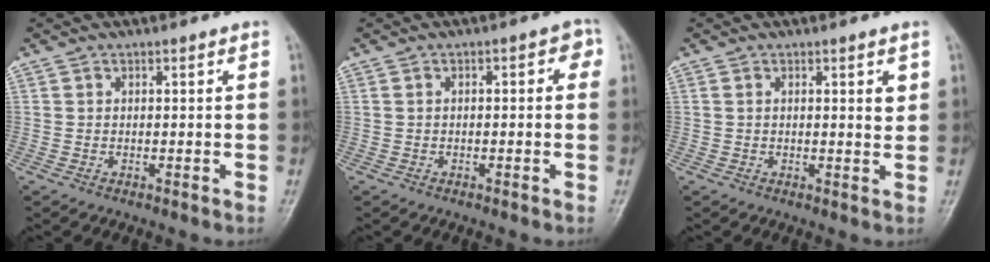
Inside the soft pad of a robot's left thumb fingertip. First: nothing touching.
{"total": 2.7, "force": [0.3, 1.4, 2.4], "torque": [-0.018, 0.017, -0.004]}
{"total": 2.3, "force": [0.8, 0.7, 2.1], "torque": [-0.021, -0.004, 0.010]}